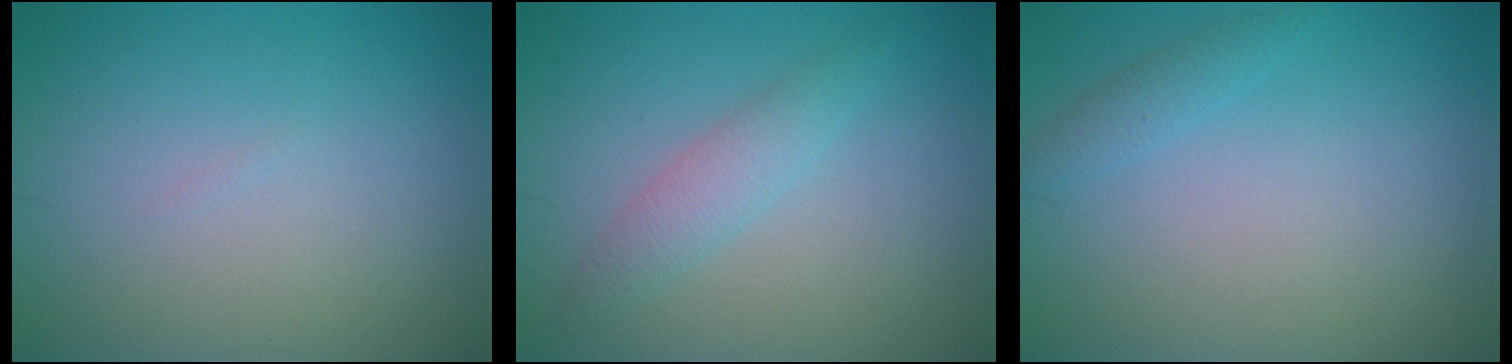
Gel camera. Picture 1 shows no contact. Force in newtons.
{"total": 2.2, "press": 2.2, "slide": 0.1}
{"total": 1.2, "press": 1.2, "slide": 0.1}